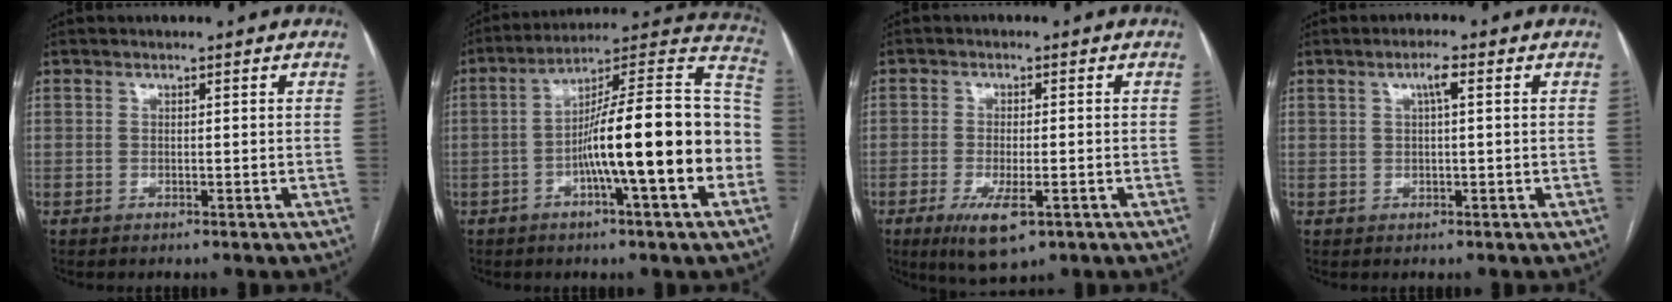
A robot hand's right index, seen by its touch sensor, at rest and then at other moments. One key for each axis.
{"total": 20.5, "fx": -4.1, "fy": 1.4, "fz": 20.0, "tx": -0.255, "ty": 0.030, "tz": -0.064}
{"total": 6.6, "fx": -3.2, "fy": 1.9, "fz": 5.5, "tx": -0.100, "ty": -0.015, "tz": -0.047}
{"total": 2.1, "fx": 0.8, "fy": 0.2, "fz": 1.9, "tx": -0.031, "ty": 0.006, "tz": 0.013}